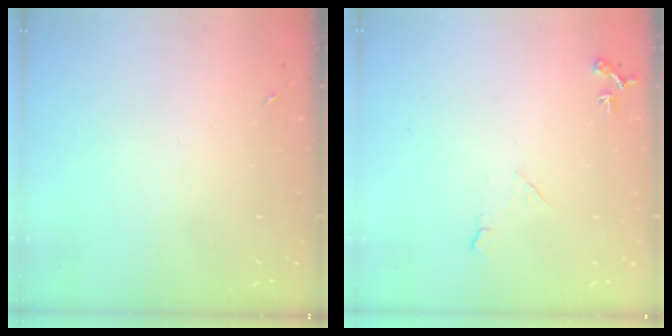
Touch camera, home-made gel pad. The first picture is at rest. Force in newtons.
{"total": 7.0, "press": 7.0, "slide": 0.8}